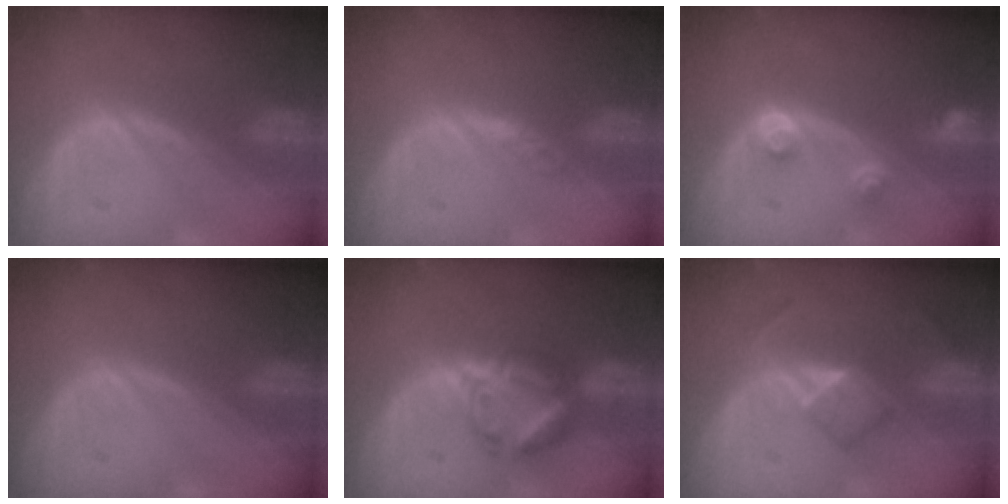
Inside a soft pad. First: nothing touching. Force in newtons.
{"total": 1.6, "press": 1.3, "slide": 0.9}
{"total": 2.9, "press": 2.7, "slide": 1.0}
{"total": 0.0}
{"total": 5.8, "press": 5.8, "slide": 0.2}
{"total": 5.3, "press": 4.5, "slide": 2.7}